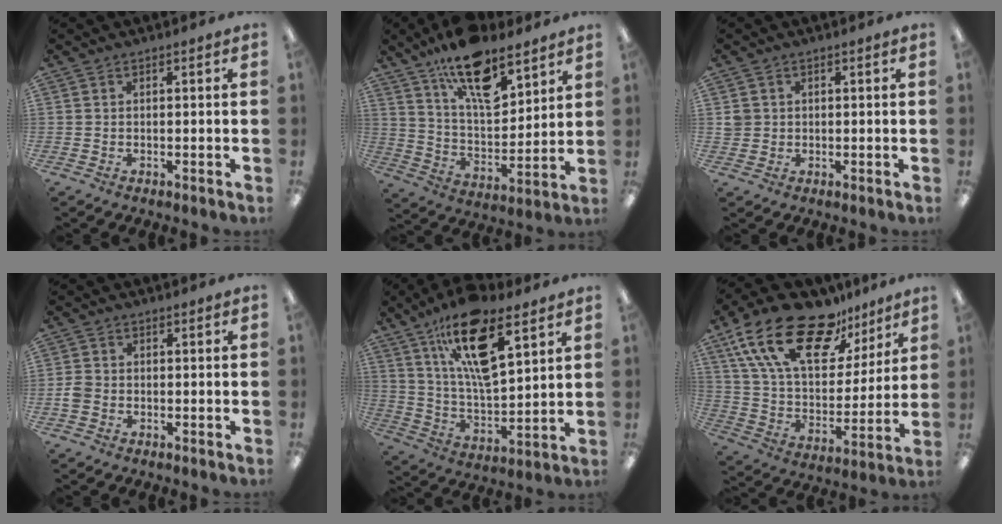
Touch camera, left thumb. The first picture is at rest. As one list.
[{"total": 17.5, "force": [11.9, 7.4, 10.5], "torque": [-0.175, -0.061, 0.205]}, {"total": 2.5, "force": [0.5, 2.5, 0.2], "torque": [-0.001, 0.001, 0.006]}, {"total": 2.7, "force": [-0.8, 2.3, 1.3], "torque": [-0.019, 0.006, -0.015]}, {"total": 19.2, "force": [11.5, 7.2, 13.6], "torque": [-0.239, -0.054, 0.191]}, {"total": 23.1, "force": [15.2, 11.0, 13.5], "torque": [-0.256, -0.083, 0.271]}]